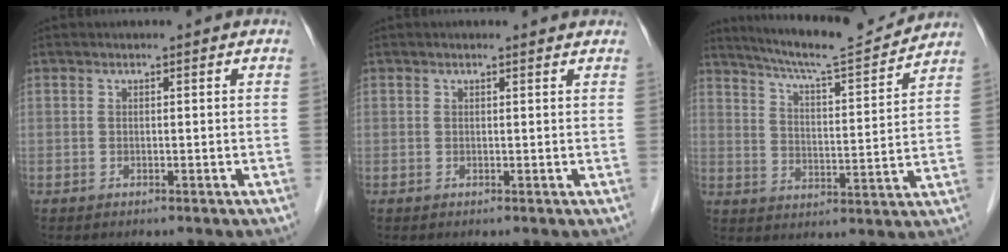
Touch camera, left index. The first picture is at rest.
{"total": 1.6, "force": [1.5, 0.2, 0.5], "torque": [-0.013, 0.005, 0.010]}
{"total": 13.9, "force": [13.1, -0.1, 4.7], "torque": [-0.083, -0.007, 0.196]}